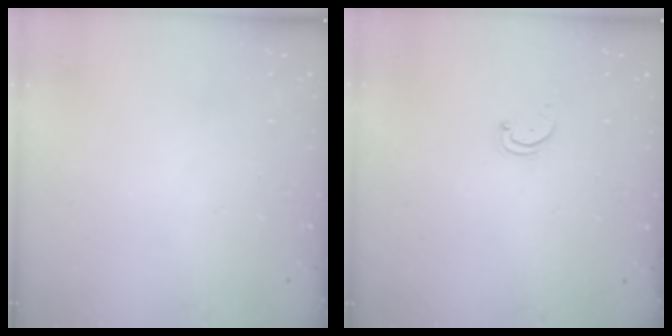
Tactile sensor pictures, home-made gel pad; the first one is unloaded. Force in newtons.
{"total": 1.6, "press": 1.6, "slide": 0.4}